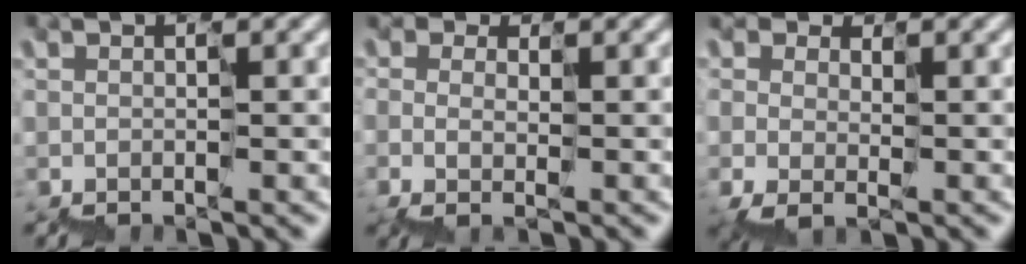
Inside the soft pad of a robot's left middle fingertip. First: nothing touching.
{"total": 1.0, "force": [-0.1, 0.5, 0.8], "torque": [-0.014, -0.004, 0.000]}
{"total": 0.9, "force": [0.1, 0.6, 0.6], "torque": [-0.020, -0.002, 0.009]}